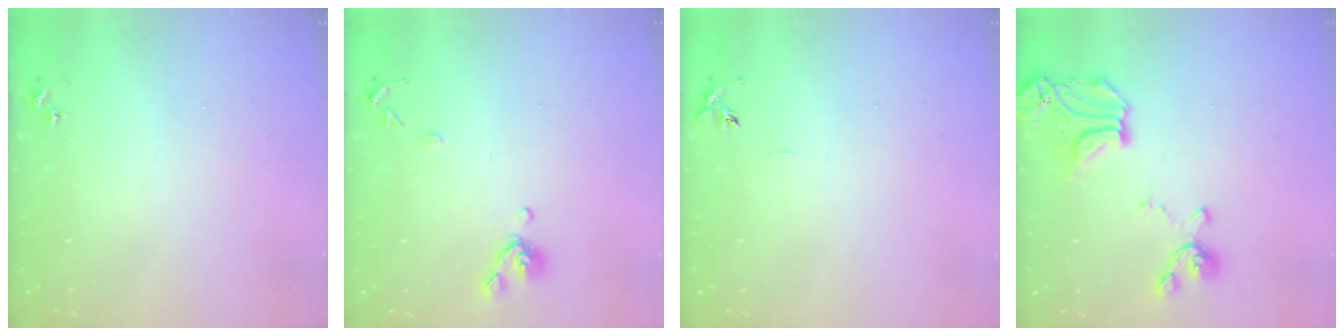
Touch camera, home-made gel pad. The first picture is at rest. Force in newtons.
{"total": 8.9, "press": 8.8, "slide": 1.4}
{"total": 4.6, "press": 4.5, "slide": 0.4}
{"total": 19.1, "press": 19.0, "slide": 2.1}